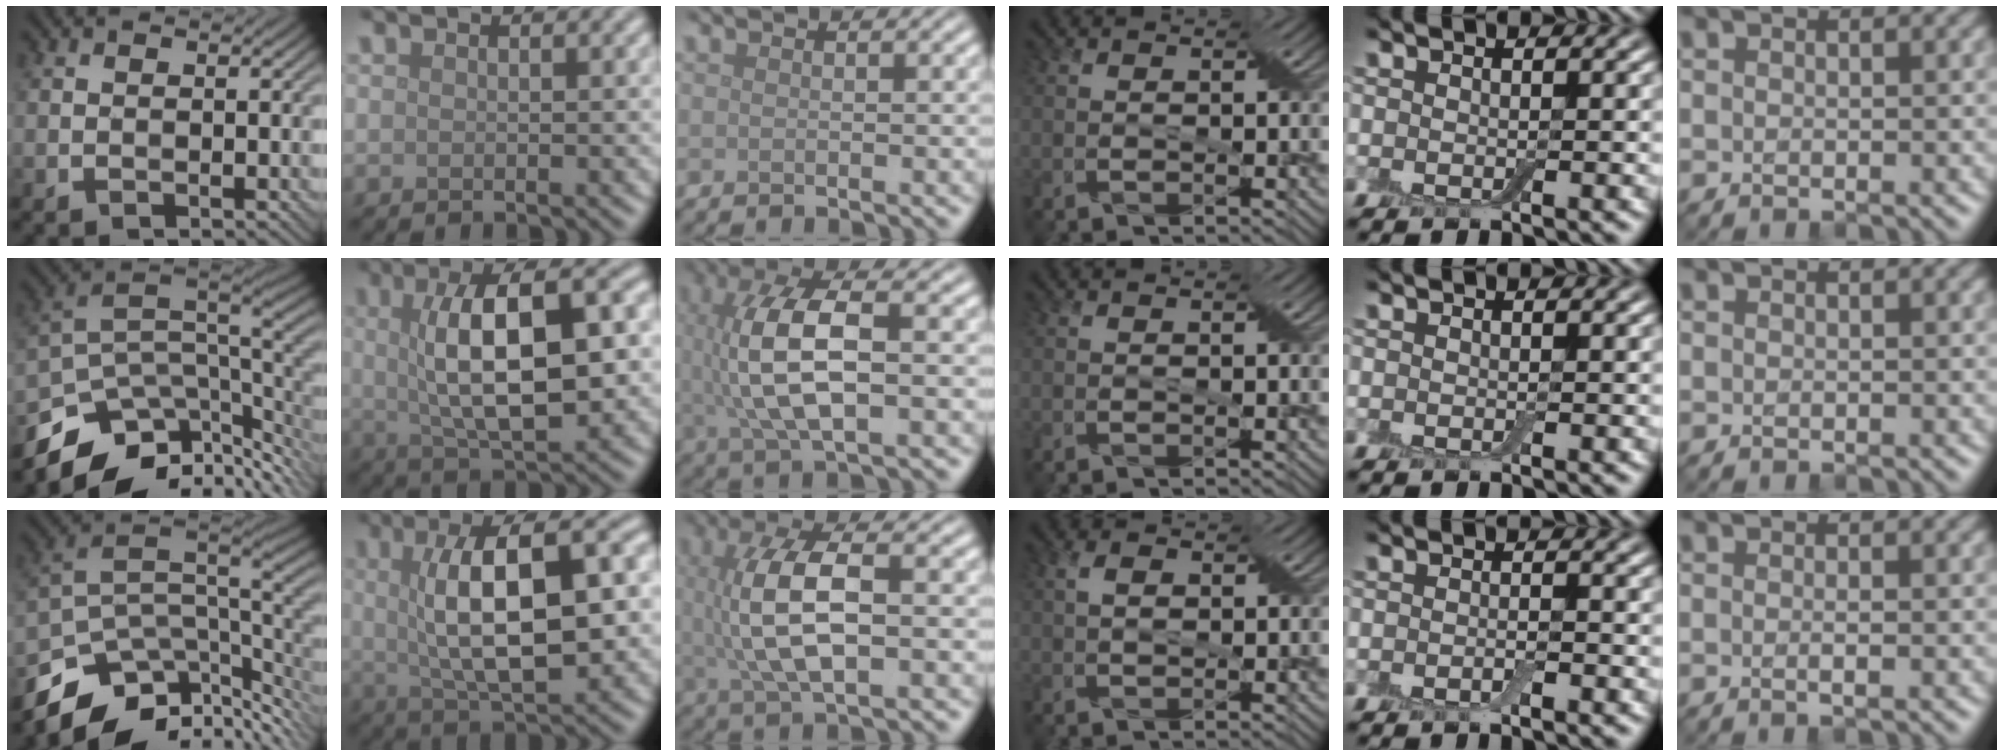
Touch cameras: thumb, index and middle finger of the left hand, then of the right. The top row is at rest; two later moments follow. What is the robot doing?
{"motion": "wrap", "object": "bandage"}